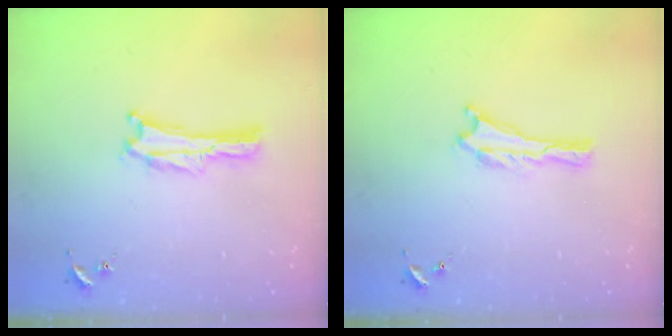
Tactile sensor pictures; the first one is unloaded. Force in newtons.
{"total": 0.0}